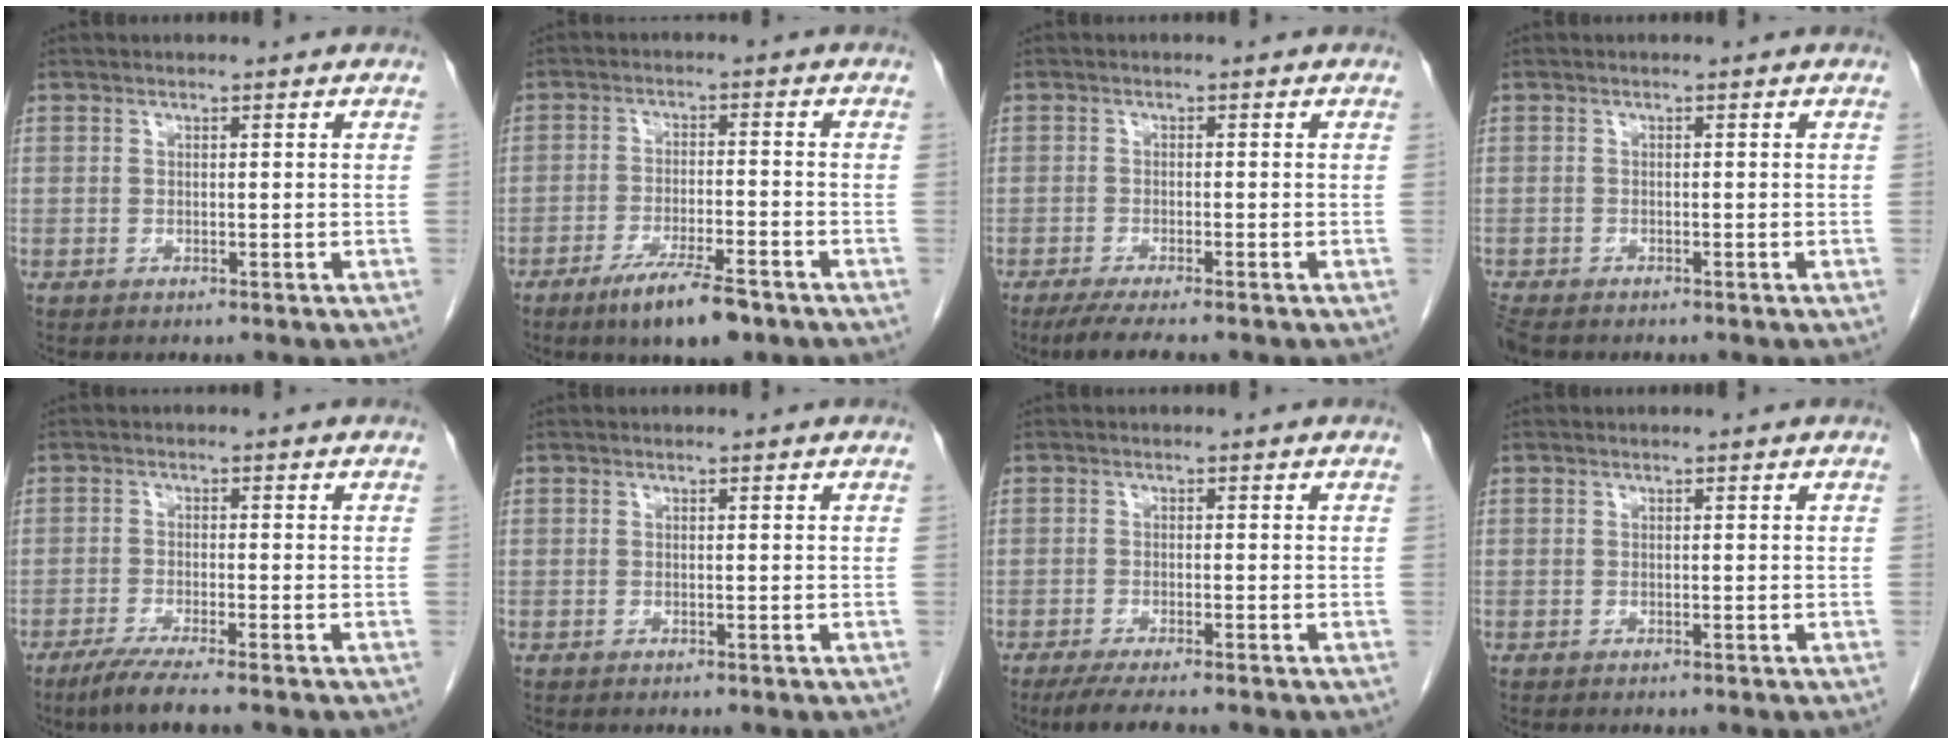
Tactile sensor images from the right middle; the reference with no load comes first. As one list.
[{"total": 8.5, "force": [-5.7, 1.3, 6.1], "torque": [-0.107, -0.013, -0.093]}, {"total": 5.3, "force": [-4.2, 0.2, 3.2], "torque": [-0.051, -0.012, -0.067]}, {"total": 3.0, "force": [-2.5, 1.1, 1.2], "torque": [-0.031, -0.009, -0.045]}, {"total": 5.5, "force": [-4.1, -0.3, 3.6], "torque": [-0.066, -0.015, -0.074]}, {"total": 0.0}, {"total": 5.6, "force": [-4.5, 0.4, 3.3], "torque": [-0.051, -0.013, -0.070]}, {"total": 0.0}]